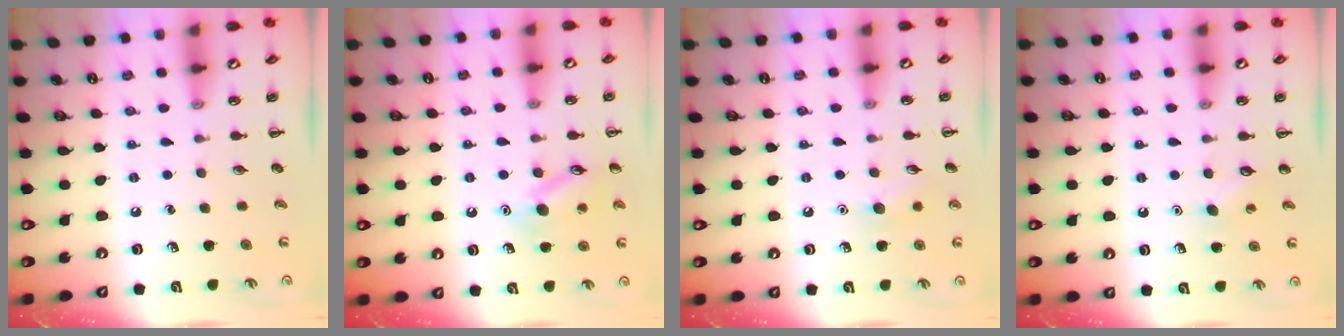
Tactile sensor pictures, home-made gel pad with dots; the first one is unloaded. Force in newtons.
{"total": 11.6, "press": 11.5, "slide": 1.7}
{"total": 6.2, "press": 6.0, "slide": 1.7}
{"total": 2.9, "press": 2.8, "slide": 0.7}